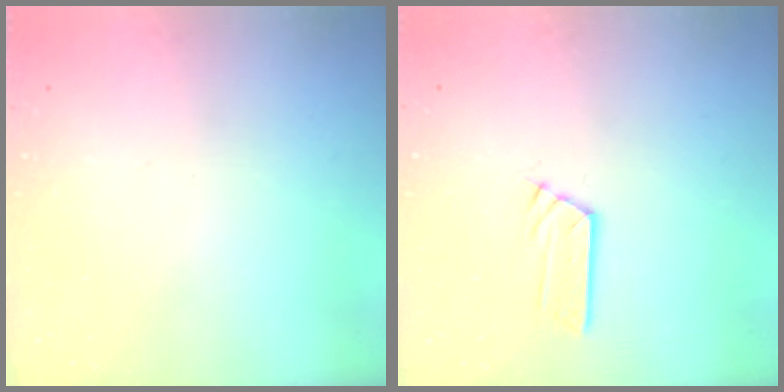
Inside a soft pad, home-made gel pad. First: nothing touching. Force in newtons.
{"total": 4.1, "press": 4.1, "slide": 0.1}